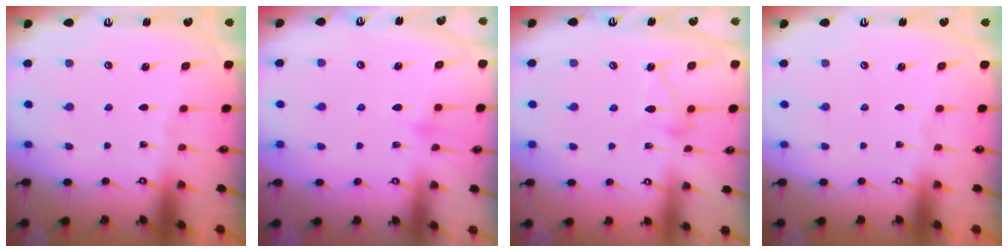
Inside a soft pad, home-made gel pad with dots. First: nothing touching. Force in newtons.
{"total": 6.5, "press": 6.5, "slide": 0.4}
{"total": 8.3, "press": 8.3, "slide": 0.5}
{"total": 0.0}